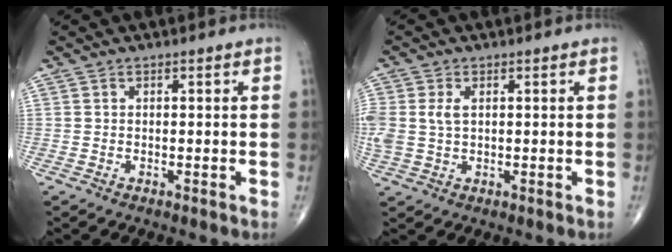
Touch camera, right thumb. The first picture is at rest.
{"total": 5.0, "force": [0.9, 3.2, 3.8], "torque": [-0.099, 0.009, 0.023]}